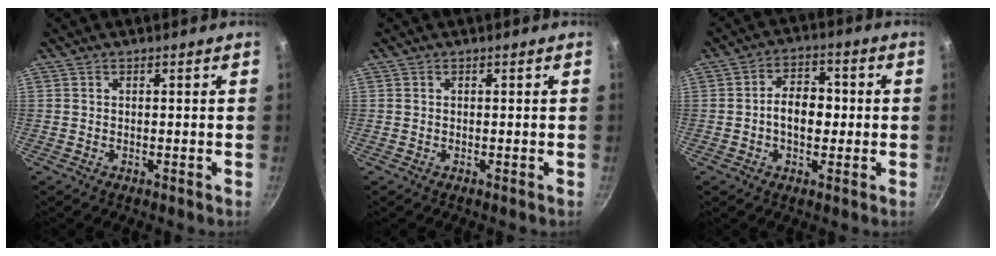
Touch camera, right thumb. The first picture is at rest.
{"total": 0.0}
{"total": 7.4, "force": [-0.5, 5.0, 5.4], "torque": [-0.053, 0.018, -0.013]}